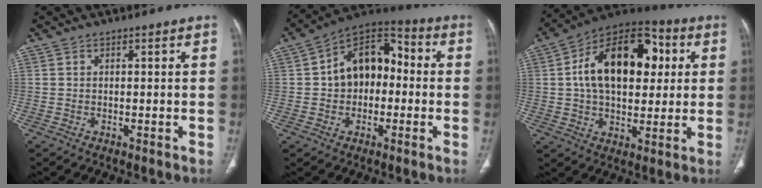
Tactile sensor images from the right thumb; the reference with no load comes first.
{"total": 13.6, "force": [0.2, 9.5, 9.7], "torque": [-0.113, 0.041, -0.012]}
{"total": 21.5, "force": [4.2, 12.9, 16.6], "torque": [-0.236, 0.020, 0.058]}